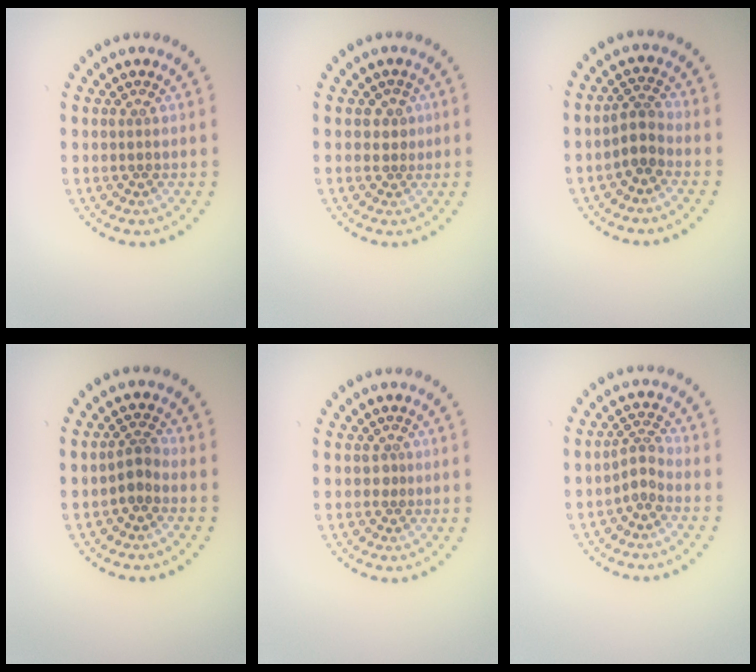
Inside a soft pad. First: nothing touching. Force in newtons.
{"total": 1.5, "press": 1.2, "slide": 0.8}
{"total": 2.3, "press": 1.8, "slide": 1.3}
{"total": 1.6, "press": 1.3, "slide": 0.9}
{"total": 0.9, "press": 0.5, "slide": 0.7}
{"total": 2.0, "press": 1.3, "slide": 1.5}